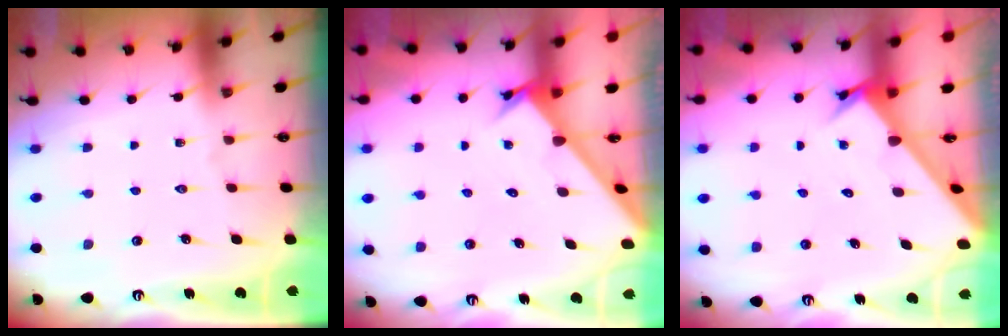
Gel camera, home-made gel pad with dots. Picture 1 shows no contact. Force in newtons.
{"total": 2.6, "press": 2.6, "slide": 0.2}
{"total": 2.6, "press": 2.6, "slide": 0.3}